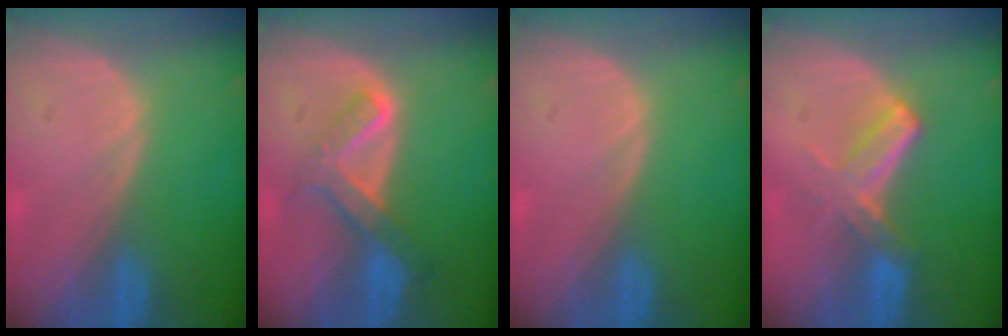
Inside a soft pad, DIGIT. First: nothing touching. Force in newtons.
{"total": 6.7, "press": 5.7, "slide": 3.5}
{"total": 0.0}
{"total": 5.8, "press": 5.4, "slide": 2.1}